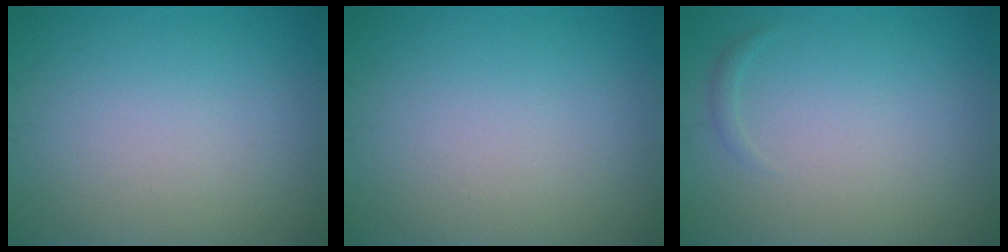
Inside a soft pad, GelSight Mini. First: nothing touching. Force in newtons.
{"total": 0.0}
{"total": 0.5, "press": 0.5, "slide": 0.0}